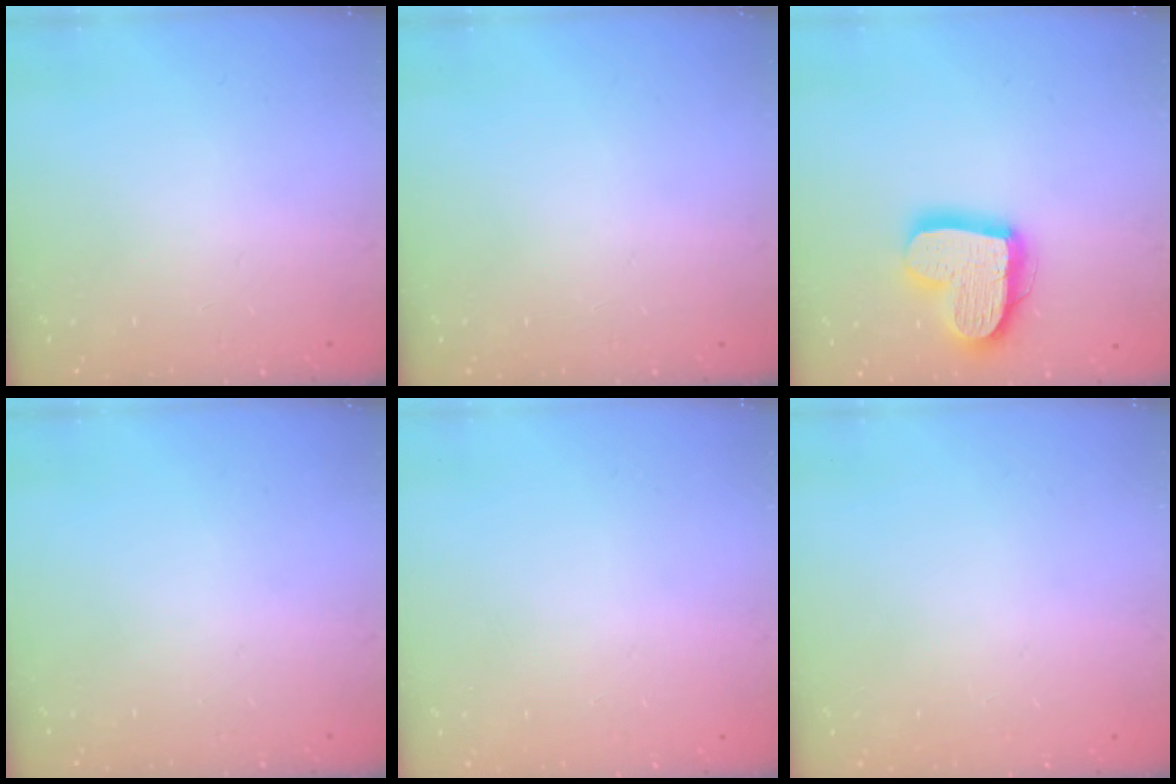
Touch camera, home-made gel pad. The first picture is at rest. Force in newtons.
{"total": 0.0}
{"total": 17.6, "press": 17.5, "slide": 1.9}
{"total": 0.0}
{"total": 0.5, "press": 0.5, "slide": 0.1}
{"total": 0.0}